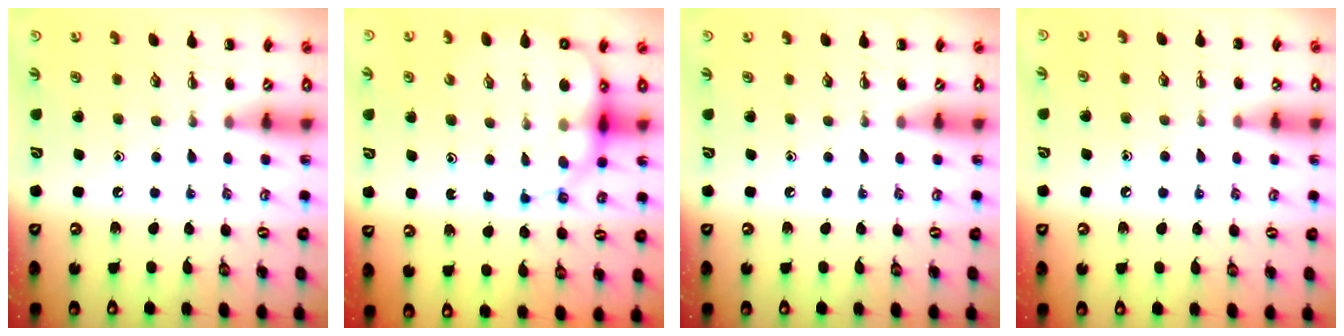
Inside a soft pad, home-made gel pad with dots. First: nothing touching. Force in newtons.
{"total": 14.6, "press": 14.1, "slide": 3.7}
{"total": 0.0}
{"total": 5.4, "press": 5.2, "slide": 1.6}